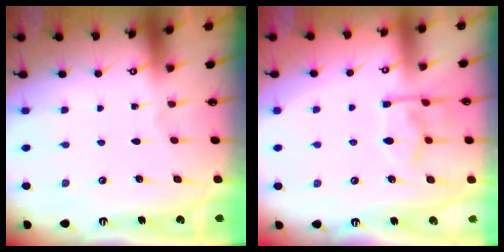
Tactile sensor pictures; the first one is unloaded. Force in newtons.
{"total": 11.0, "press": 10.9, "slide": 1.0}